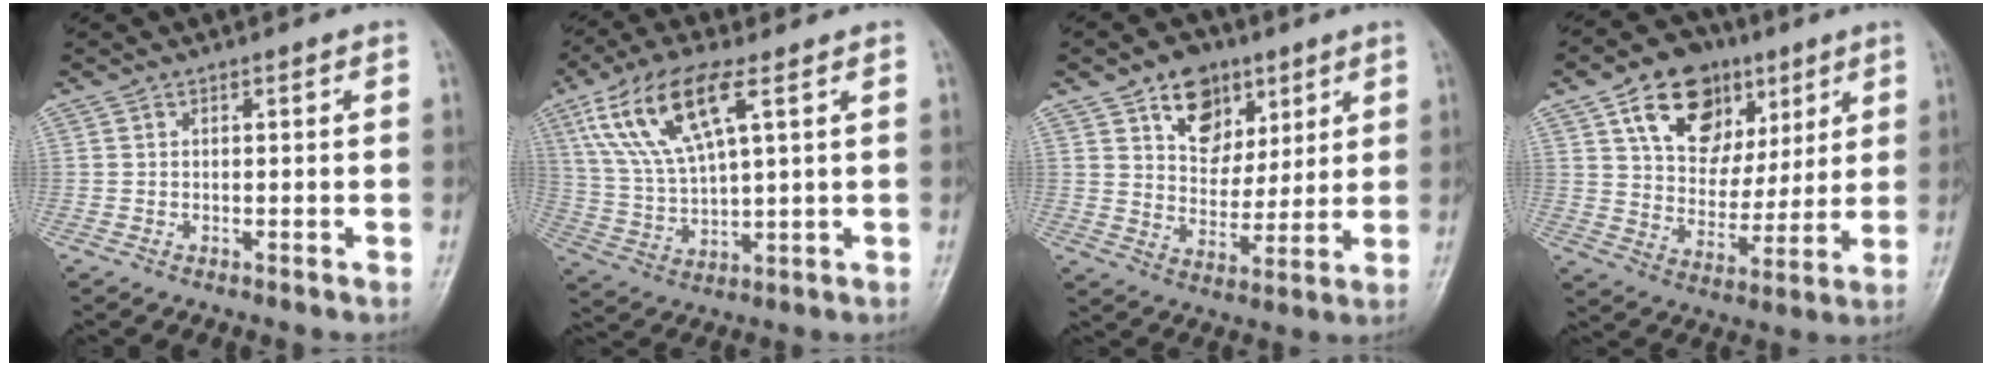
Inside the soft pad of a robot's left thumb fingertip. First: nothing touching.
{"total": 13.9, "force": [6.0, 4.6, 11.7], "torque": [-0.242, -0.007, 0.121]}
{"total": 11.1, "force": [6.1, 7.9, 5.0], "torque": [-0.043, -0.028, 0.102]}
{"total": 16.9, "force": [8.1, 11.8, 8.9], "torque": [-0.099, -0.019, 0.139]}